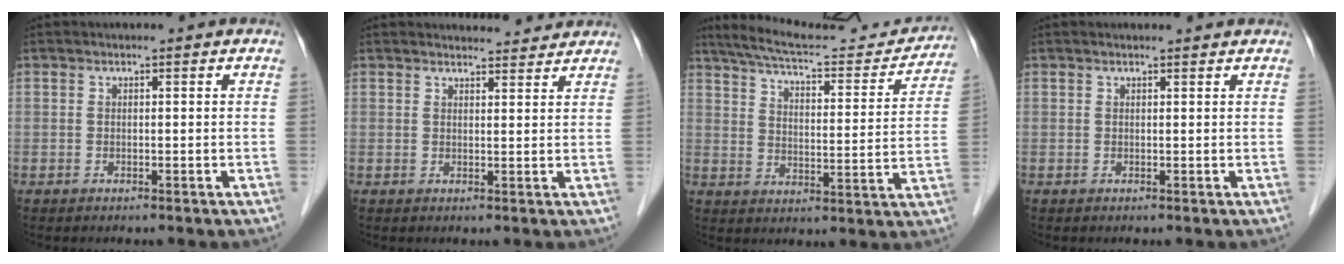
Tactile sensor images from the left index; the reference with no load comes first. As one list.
[{"total": 5.1, "force": [5.0, 0.8, 0.5], "torque": [-0.008, 0.009, 0.057]}, {"total": 18.7, "force": [17.5, 2.8, 6.2], "torque": [-0.094, -0.008, 0.236]}, {"total": 2.5, "force": [2.4, 0.2, 0.5], "torque": [-0.011, 0.013, 0.026]}]